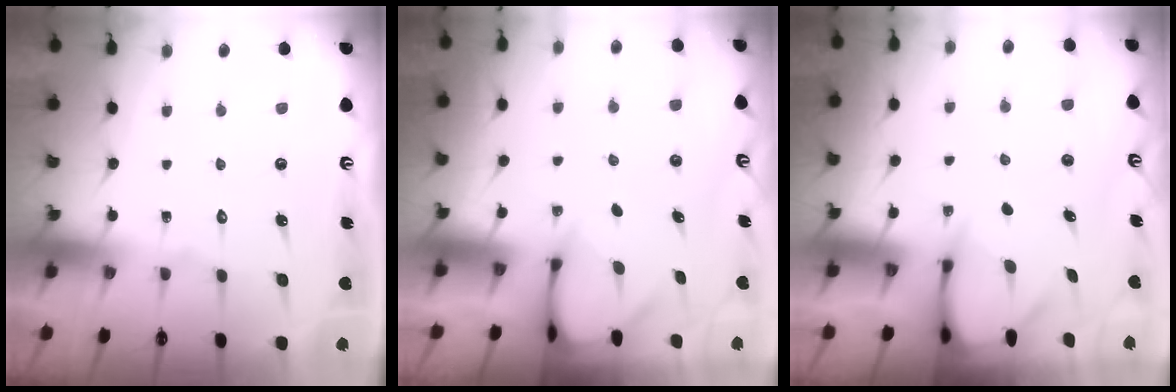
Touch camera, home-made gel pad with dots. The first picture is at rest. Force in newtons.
{"total": 3.0, "press": 3.0, "slide": 0.3}
{"total": 3.5, "press": 3.4, "slide": 0.3}